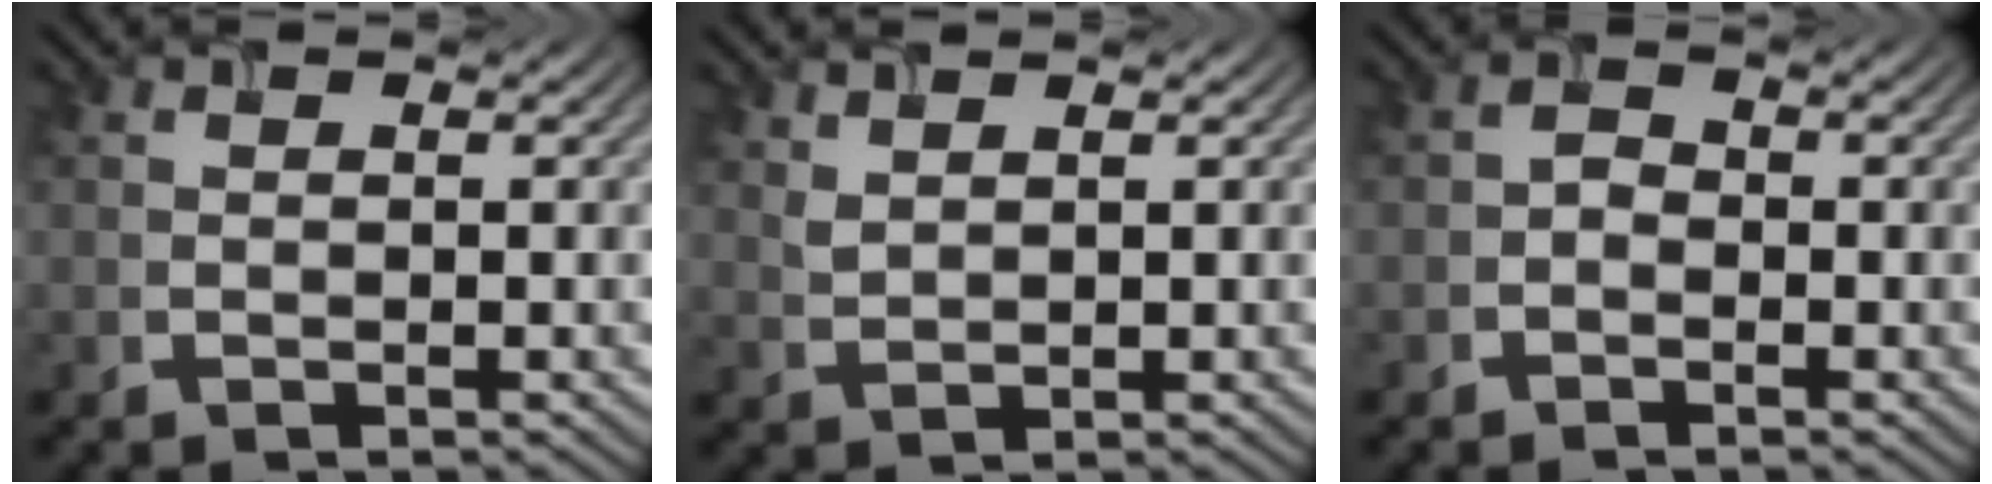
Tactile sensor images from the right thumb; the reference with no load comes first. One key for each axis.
{"total": 1.8, "fx": 1.5, "fy": 0.5, "fz": 0.9, "tx": -0.025, "ty": 0.000, "tz": 0.038}
{"total": 1.3, "fx": -0.7, "fy": 0.9, "fz": 0.6, "tx": -0.010, "ty": 0.005, "tz": -0.019}